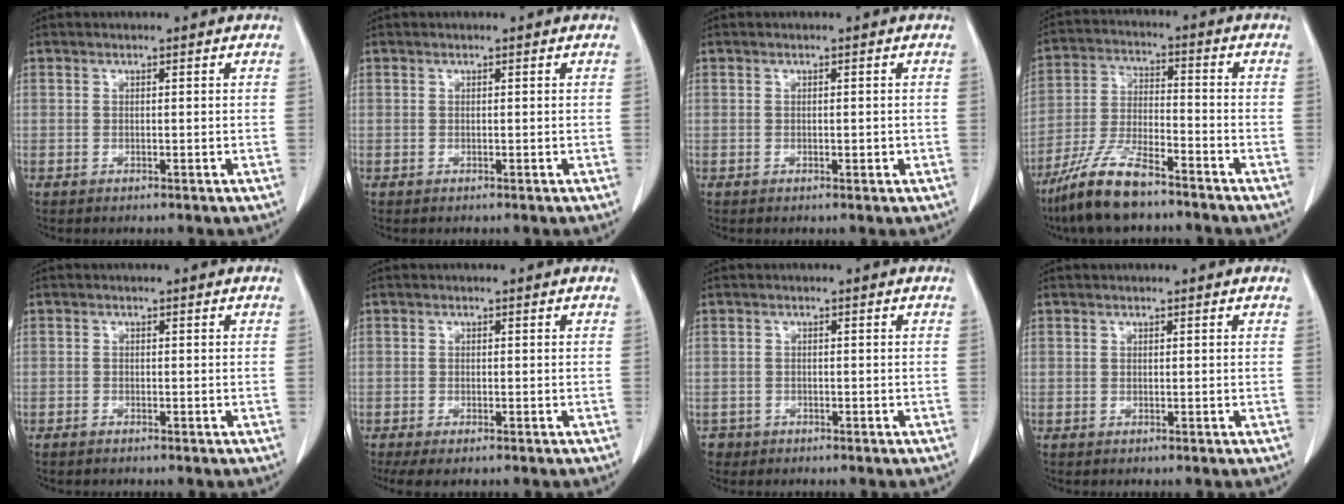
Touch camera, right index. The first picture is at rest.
{"total": 0.0}
{"total": 0.6, "force": [-0.3, 0.2, 0.5], "torque": [-0.006, 0.001, -0.003]}
{"total": 11.0, "force": [-8.5, 2.0, 6.7], "torque": [-0.143, -0.021, -0.160]}
{"total": 0.7, "force": [-0.6, 0.3, 0.1], "torque": [-0.005, 0.001, -0.009]}
{"total": 3.9, "force": [-3.0, 1.0, 2.3], "torque": [-0.036, -0.010, -0.044]}
{"total": 1.6, "force": [-1.0, 1.3, -0.4], "torque": [-0.003, 0.008, -0.018]}
{"total": 0.0}